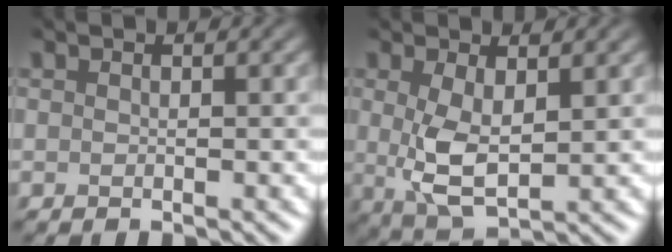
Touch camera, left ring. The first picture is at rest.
{"total": 4.2, "force": [0.6, 1.8, 3.8], "torque": [-0.082, -0.004, 0.016]}